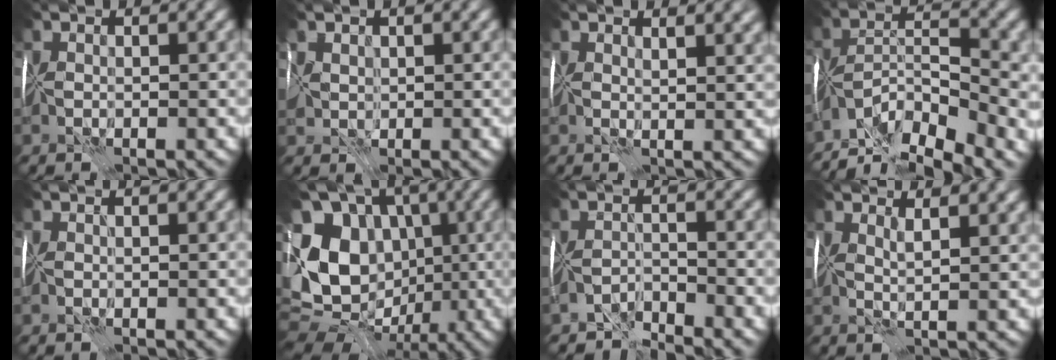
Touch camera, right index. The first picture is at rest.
{"total": 2.4, "force": [0.8, 1.7, 1.6], "torque": [-0.033, 0.005, 0.017]}
{"total": 2.2, "force": [1.6, 0.0, 1.5], "torque": [-0.022, -0.002, 0.034]}
{"total": 7.8, "force": [-6.6, 0.7, 4.1], "torque": [-0.045, -0.001, -0.124]}
{"total": 0.0}
{"total": 13.2, "force": [-1.2, 10.1, 8.5], "torque": [-0.162, 0.012, -0.021]}
{"total": 3.3, "force": [-2.7, -1.6, -1.1], "torque": [0.032, 0.000, -0.055]}
{"total": 1.8, "force": [1.2, -0.5, 1.2], "torque": [-0.023, -0.005, 0.023]}